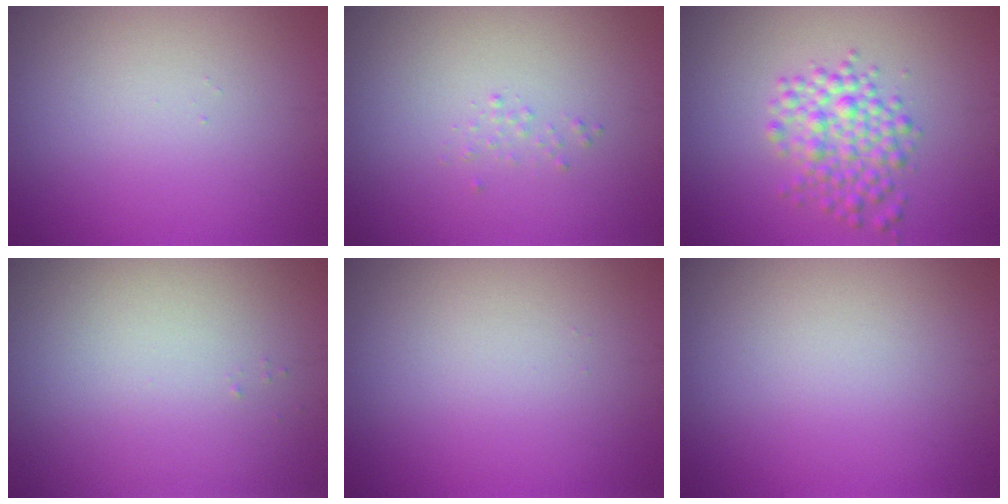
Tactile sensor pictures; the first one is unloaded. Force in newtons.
{"total": 0.5, "press": 0.5, "slide": 0.0}
{"total": 3.7, "press": 3.7, "slide": 0.1}
{"total": 0.0}
{"total": 0.0}
{"total": 0.0}